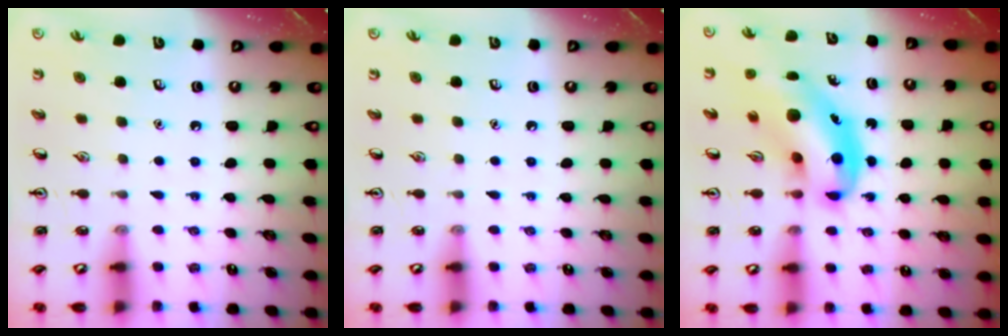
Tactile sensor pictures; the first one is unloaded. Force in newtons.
{"total": 0.0}
{"total": 10.3, "press": 9.9, "slide": 2.9}